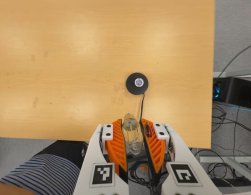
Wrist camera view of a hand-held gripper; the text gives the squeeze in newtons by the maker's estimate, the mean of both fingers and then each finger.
{"total": 21.8, "left": 23.9, "right": 19.8}